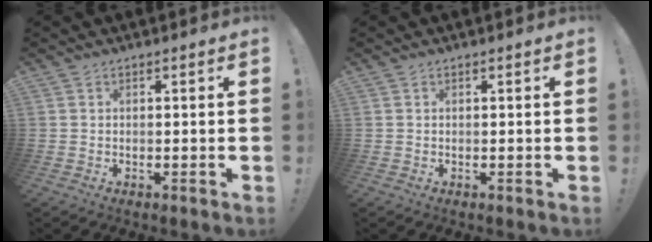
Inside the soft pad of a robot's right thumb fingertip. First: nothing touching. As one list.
[{"total": 0.0}]